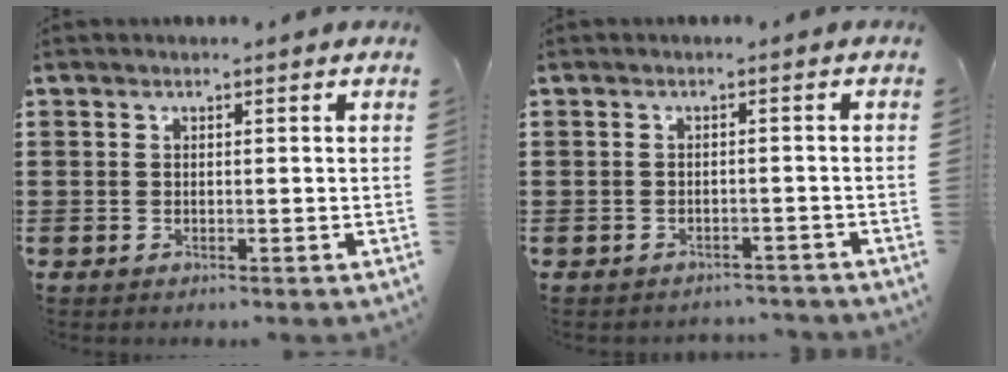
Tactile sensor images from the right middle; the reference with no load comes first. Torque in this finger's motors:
{"motor_torque": [0.28, -0.12, -0.01, 0.01]}